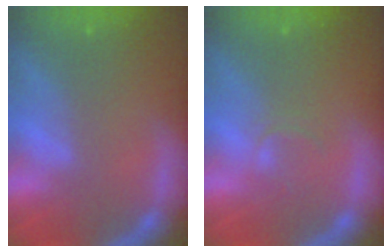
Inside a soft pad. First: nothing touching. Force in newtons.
{"total": 1.4}